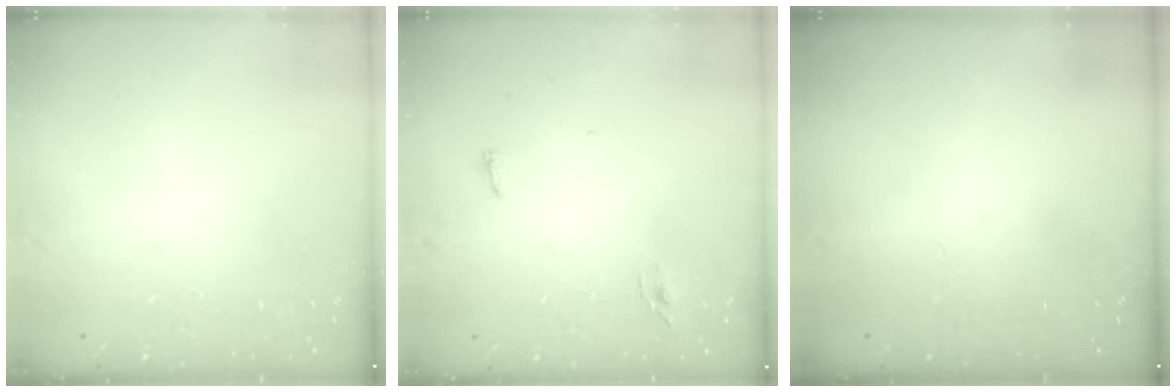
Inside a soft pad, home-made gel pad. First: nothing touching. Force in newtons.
{"total": 3.6, "press": 3.2, "slide": 1.6}
{"total": 0.0}